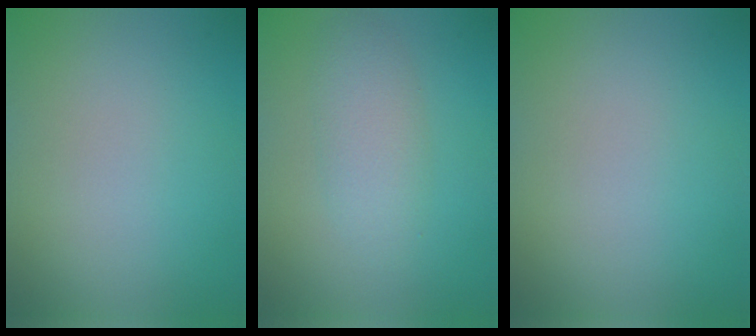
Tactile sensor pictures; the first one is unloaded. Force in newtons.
{"total": 2.8, "press": 2.8, "slide": 0.1}
{"total": 0.0}